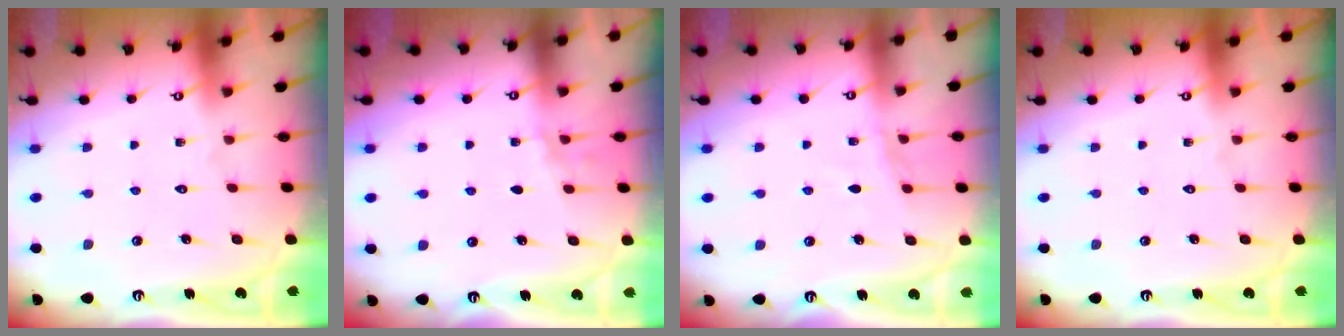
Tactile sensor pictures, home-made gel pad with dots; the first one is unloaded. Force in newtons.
{"total": 3.4, "press": 2.6, "slide": 2.2}
{"total": 5.5, "press": 5.5, "slide": 0.5}
{"total": 0.0}